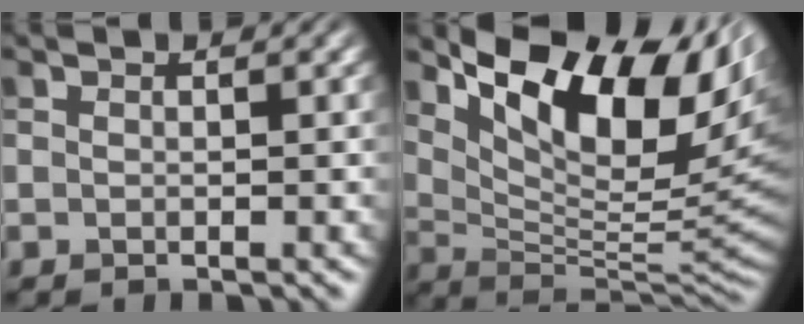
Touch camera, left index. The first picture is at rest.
{"total": 14.3, "force": [6.8, 6.4, 10.9], "torque": [-0.185, 0.003, 0.127]}